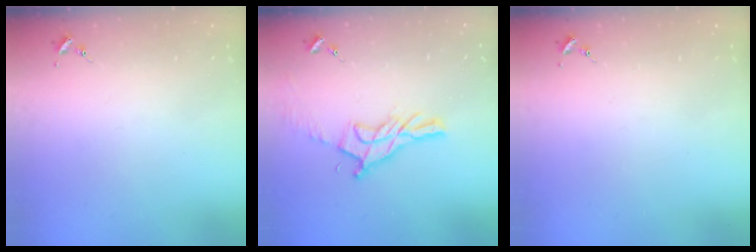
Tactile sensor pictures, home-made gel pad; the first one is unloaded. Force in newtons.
{"total": 11.0, "press": 11.0, "slide": 0.5}
{"total": 0.0}